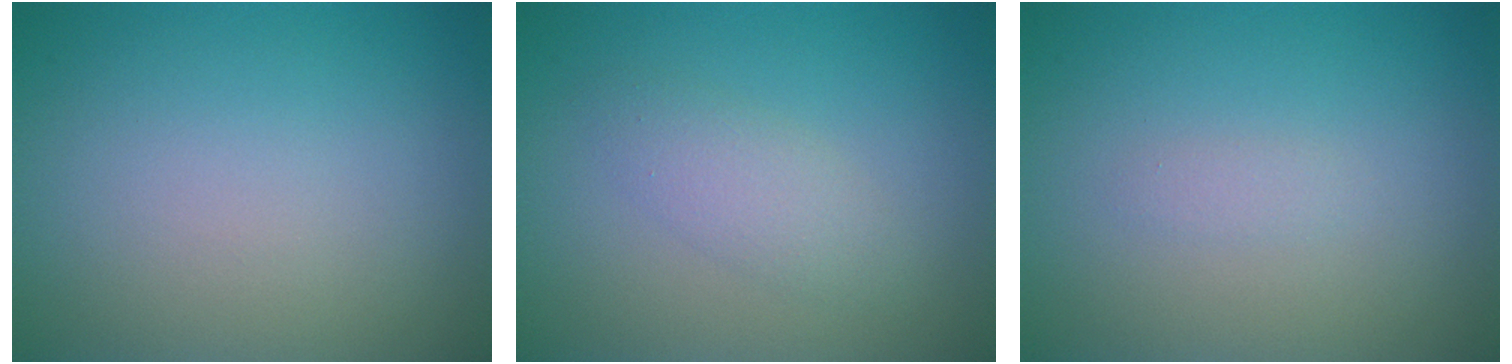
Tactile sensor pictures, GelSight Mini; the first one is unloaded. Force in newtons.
{"total": 2.7, "press": 2.7, "slide": 0.2}
{"total": 0.6, "press": 0.6, "slide": 0.0}